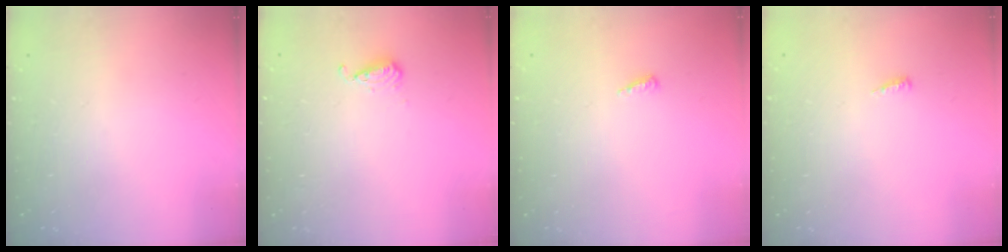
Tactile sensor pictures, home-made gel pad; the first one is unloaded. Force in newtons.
{"total": 4.7, "press": 4.7, "slide": 0.7}
{"total": 4.1, "press": 4.1, "slide": 0.4}
{"total": 2.9, "press": 2.9, "slide": 0.4}